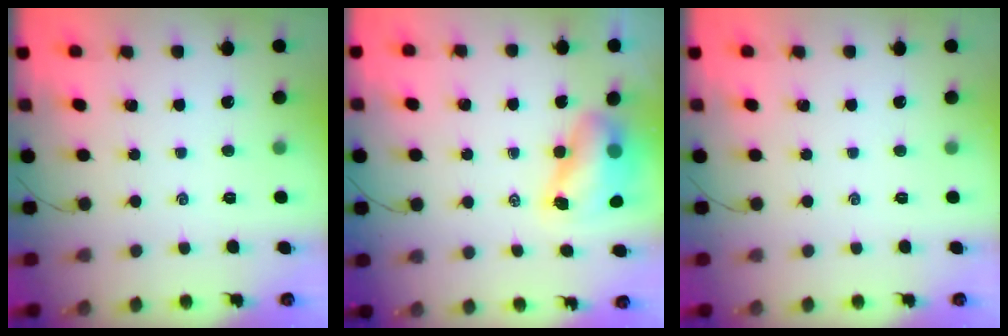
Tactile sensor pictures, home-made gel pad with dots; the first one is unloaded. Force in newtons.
{"total": 8.0, "press": 7.9, "slide": 1.4}
{"total": 0.0}